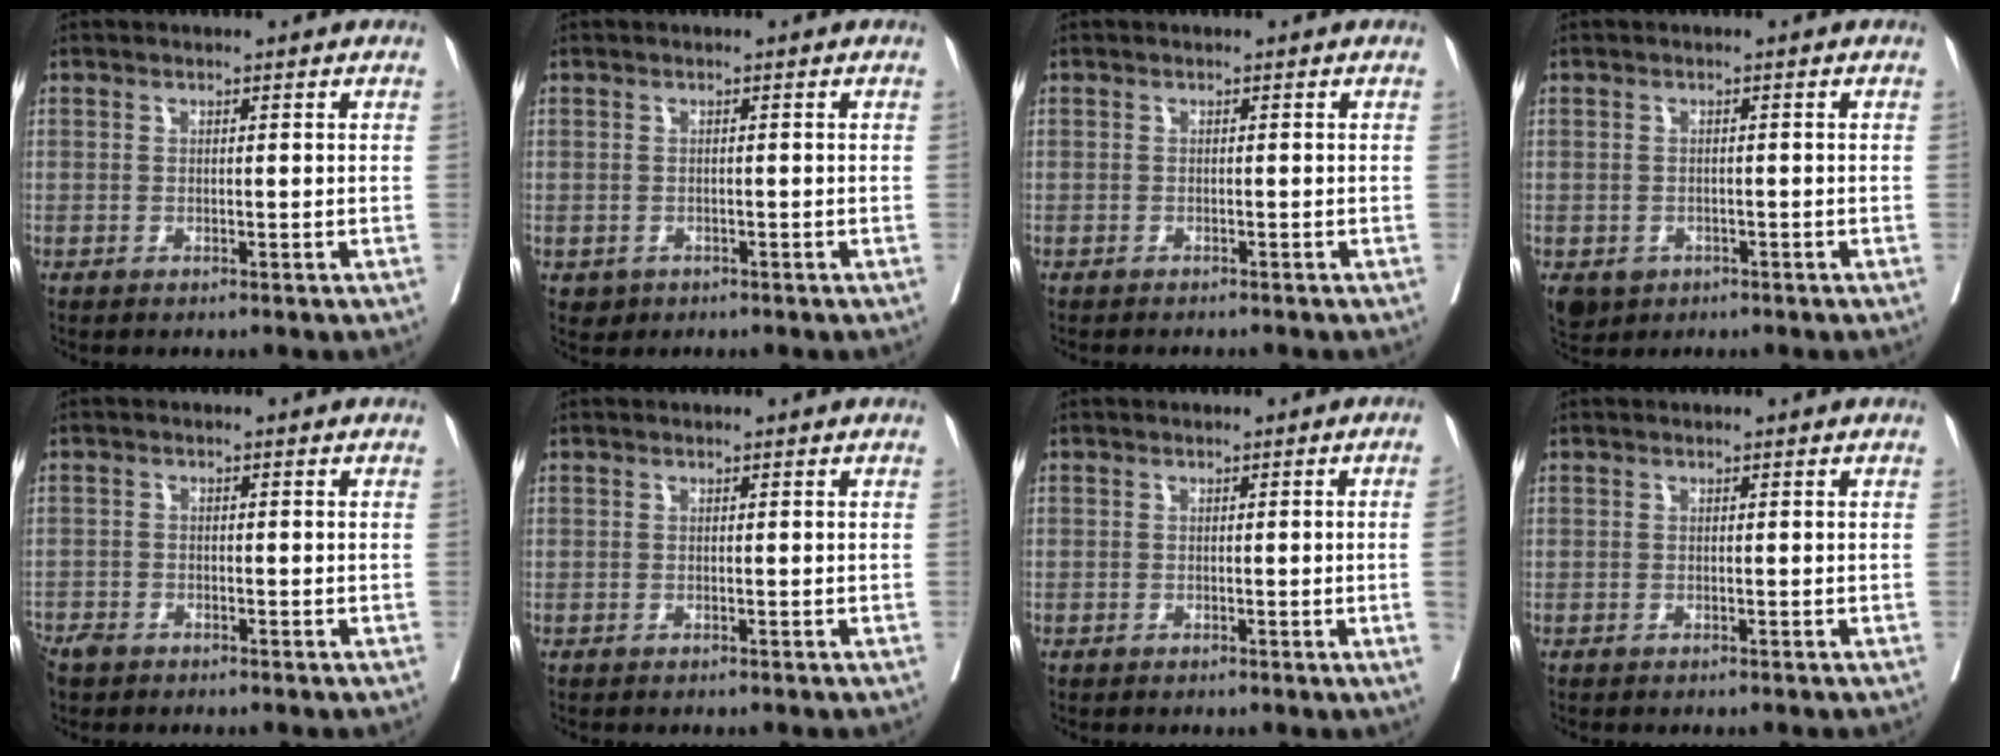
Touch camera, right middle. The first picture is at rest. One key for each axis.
{"total": 1.5, "fx": -0.7, "fy": 1.3, "fz": 0.3, "tx": -0.008, "ty": 0.001, "tz": -0.006}
{"total": 3.1, "fx": -2.9, "fy": 0.5, "fz": 1.1, "tx": -0.014, "ty": -0.004, "tz": -0.037}
{"total": 4.8, "fx": -2.5, "fy": 3.8, "fz": 1.4, "tx": -0.024, "ty": -0.001, "tz": -0.032}
{"total": 3.4, "fx": -2.8, "fy": 1.5, "fz": 1.1, "tx": -0.021, "ty": -0.002, "tz": -0.052}
{"total": 0.8, "fx": -0.7, "fy": 0.1, "fz": 0.3, "tx": -0.008, "ty": -0.003, "tz": -0.012}
{"total": 2.0, "fx": -0.3, "fy": -0.7, "fz": 1.8, "tx": -0.021, "ty": -0.003, "tz": -0.004}
{"total": 0.8, "fx": -0.7, "fy": 0.1, "fz": 0.3, "tx": -0.008, "ty": -0.003, "tz": -0.012}